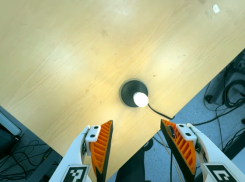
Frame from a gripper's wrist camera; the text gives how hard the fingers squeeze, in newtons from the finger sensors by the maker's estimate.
{"total": 0.0}